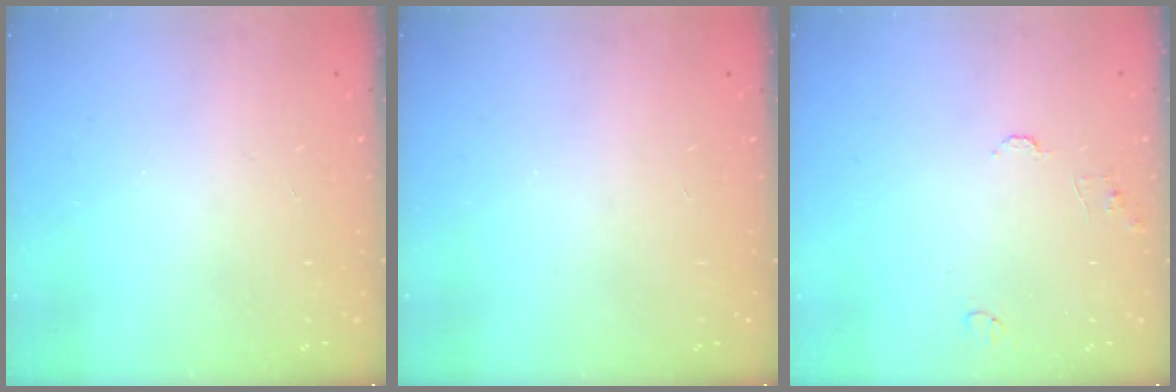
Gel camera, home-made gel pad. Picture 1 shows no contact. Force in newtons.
{"total": 0.0}
{"total": 6.7, "press": 6.6, "slide": 0.6}